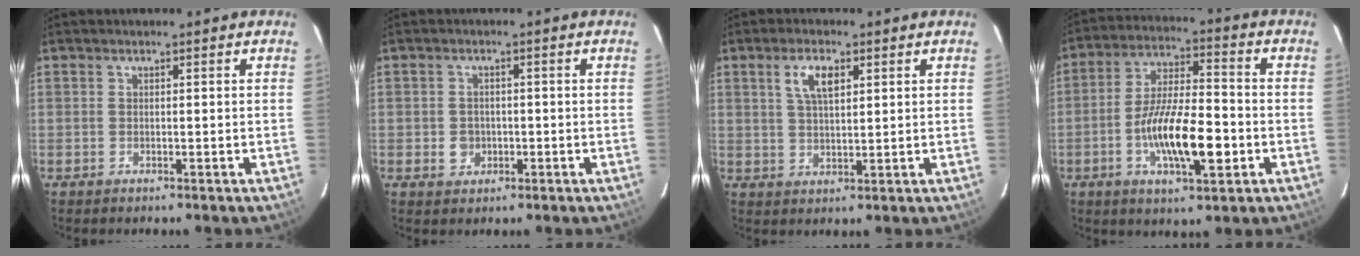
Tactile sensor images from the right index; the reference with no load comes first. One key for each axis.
{"total": 3.2, "fx": -0.7, "fy": 2.9, "fz": 0.9, "tx": -0.019, "ty": 0.005, "tz": -0.005}
{"total": 5.3, "fx": 2.3, "fy": 2.1, "fz": 4.3, "tx": -0.078, "ty": 0.008, "tz": 0.044}
{"total": 13.8, "fx": -4.2, "fy": 4.0, "fz": 12.5, "tx": -0.237, "ty": -0.006, "tz": -0.073}